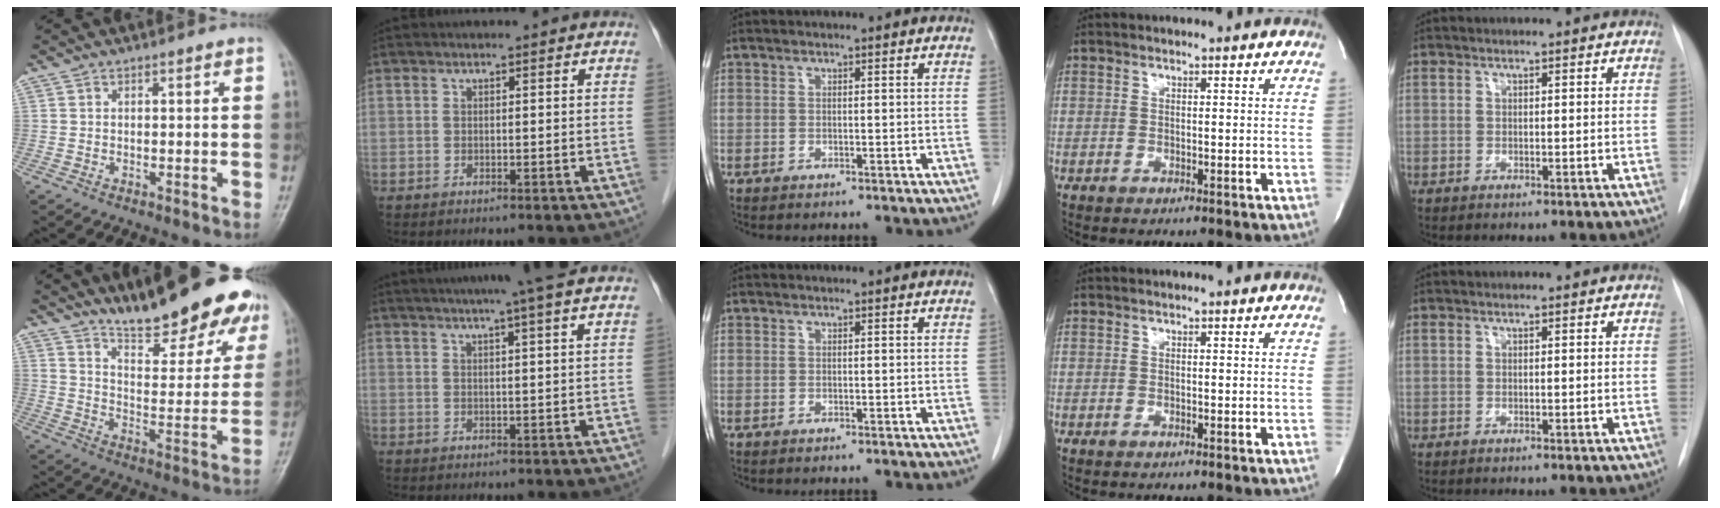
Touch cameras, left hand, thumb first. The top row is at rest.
{"thumb": {"total": 20.5, "force": [16.4, 5.0, 11.2], "torque": [-0.121, -0.092, 0.235]}, "index": {"total": 9.9, "force": [8.0, -1.3, 5.7], "torque": [-0.082, 0.020, 0.095]}}